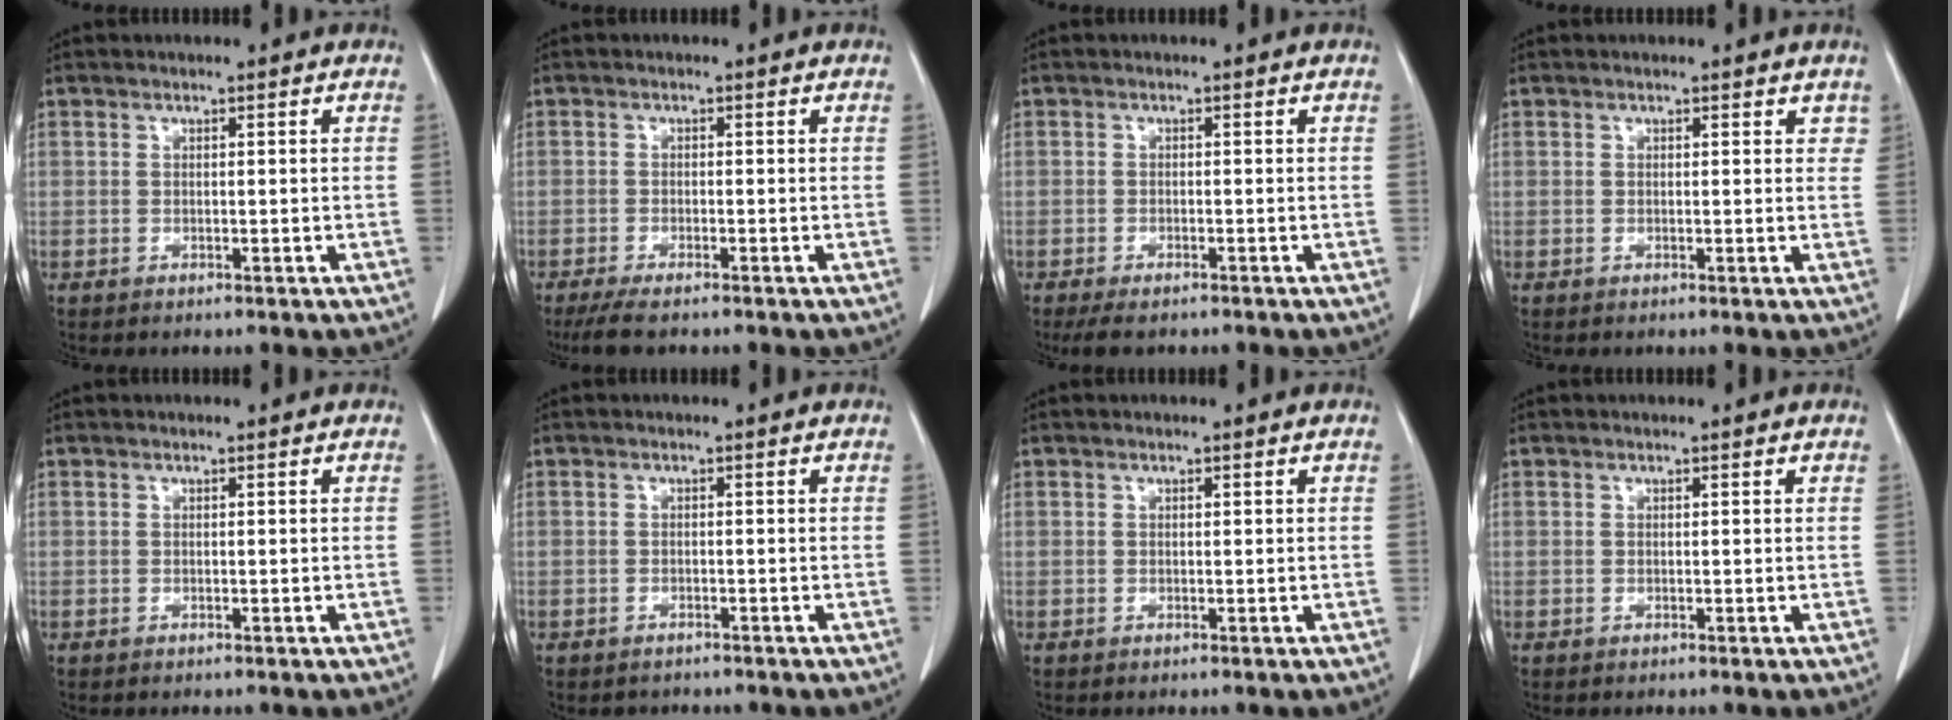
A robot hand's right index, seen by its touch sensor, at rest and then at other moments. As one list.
[{"total": 4.7, "force": [-3.7, 0.7, 2.8], "torque": [-0.047, -0.011, -0.060]}, {"total": 4.3, "force": [-3.4, 1.4, 2.2], "torque": [-0.035, -0.009, -0.051]}, {"total": 1.6, "force": [1.1, 1.0, 0.5], "torque": [0.008, 0.002, 0.005]}, {"total": 0.0}, {"total": 1.5, "force": [-1.3, 0.8, 0.0], "torque": [-0.004, 0.001, -0.020]}, {"total": 0.0}, {"total": 0.0}]